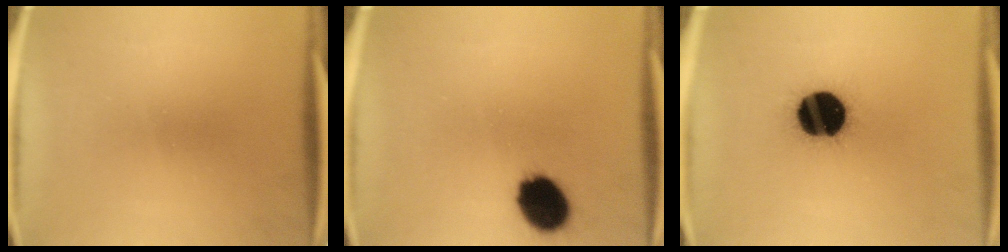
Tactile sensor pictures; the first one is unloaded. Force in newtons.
{"total": 11.2}
{"total": 19.7}